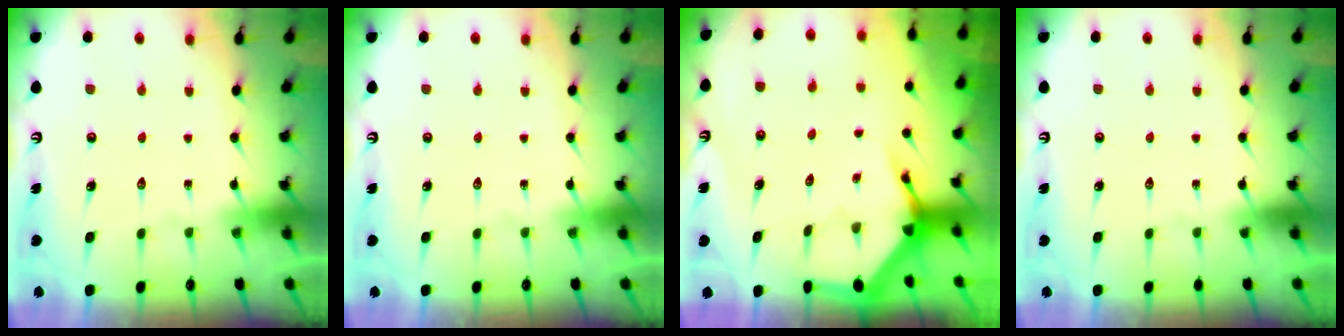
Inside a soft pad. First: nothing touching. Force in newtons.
{"total": 0.0}
{"total": 3.7, "press": 3.6, "slide": 0.5}
{"total": 0.0}